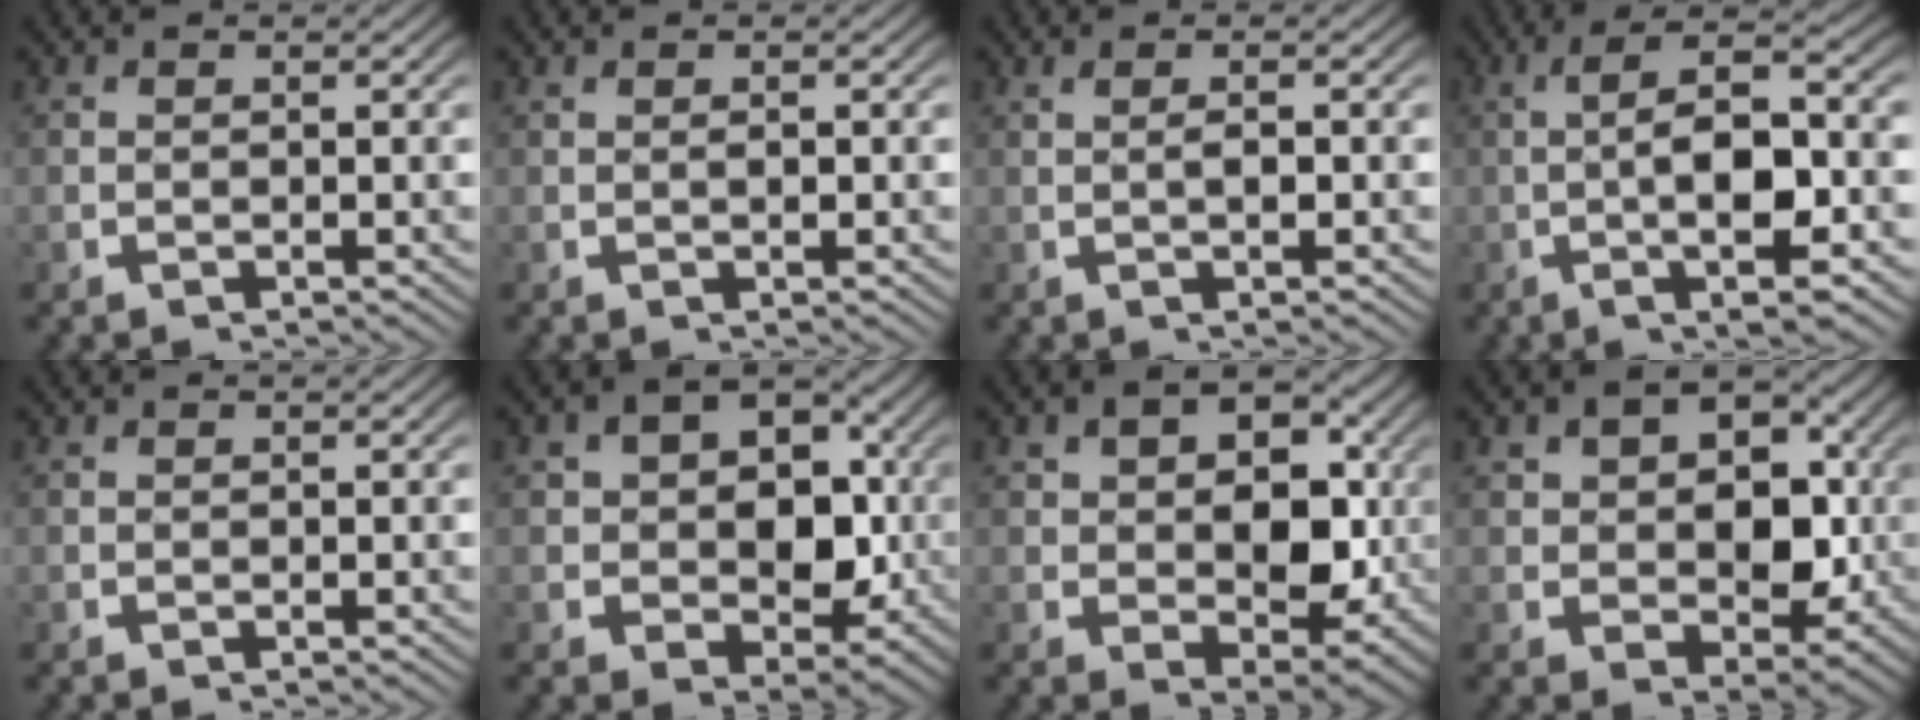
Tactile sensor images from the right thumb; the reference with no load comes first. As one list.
[{"total": 0.9, "force": [0.2, 0.2, 0.8], "torque": [-0.018, -0.003, 0.006]}, {"total": 1.8, "force": [0.2, 0.1, 1.8], "torque": [-0.036, 0.003, 0.006]}, {"total": 9.7, "force": [0.2, 3.7, 9.0], "torque": [-0.149, -0.002, 0.004]}, {"total": 0.0}, {"total": 9.6, "force": [0.6, 7.3, 6.3], "torque": [-0.123, -0.036, 0.022]}, {"total": 9.6, "force": [1.3, 6.7, 6.7], "torque": [-0.119, -0.036, 0.034]}, {"total": 8.6, "force": [1.0, 6.3, 5.8], "torque": [-0.110, -0.035, 0.031]}]